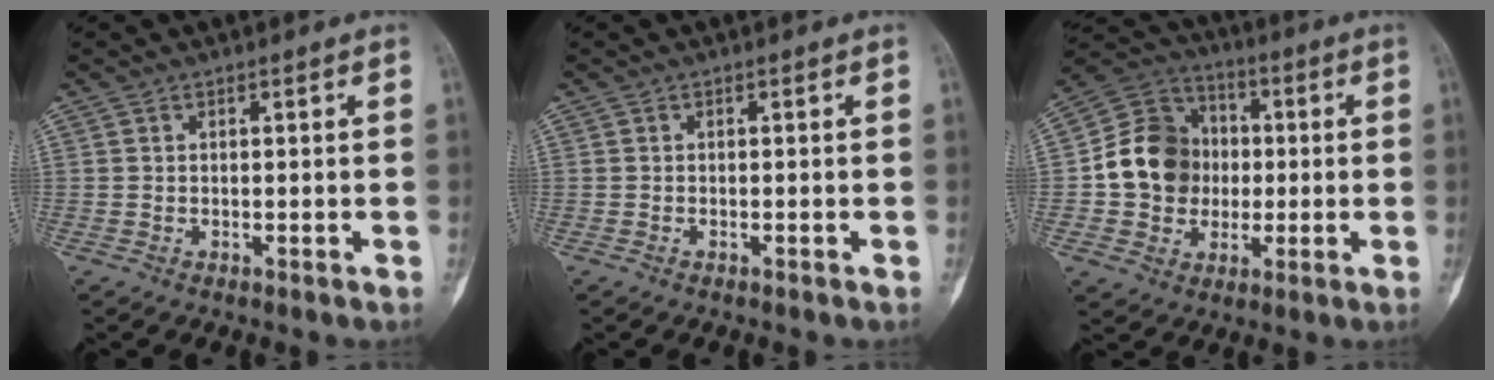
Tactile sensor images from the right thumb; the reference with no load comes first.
{"total": 0.0}
{"total": 13.9, "force": [-0.3, 12.2, 6.7], "torque": [-0.087, 0.025, -0.009]}